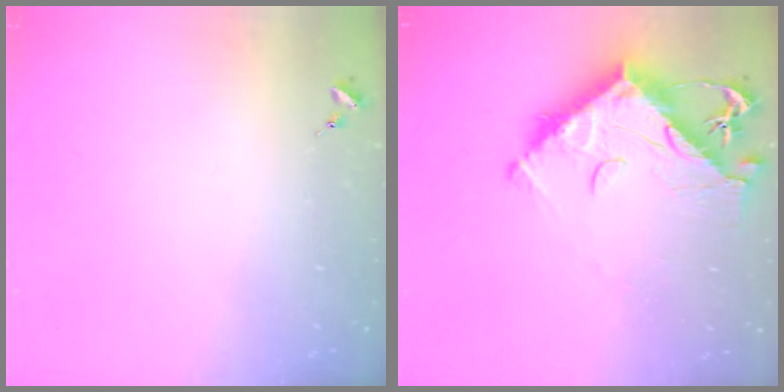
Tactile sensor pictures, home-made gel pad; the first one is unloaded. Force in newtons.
{"total": 17.1, "press": 17.0, "slide": 1.9}